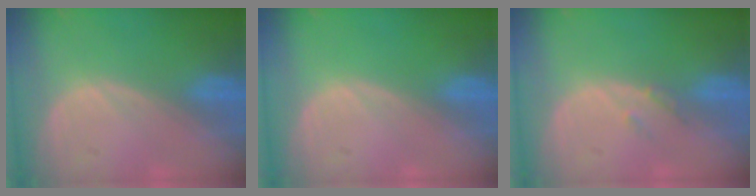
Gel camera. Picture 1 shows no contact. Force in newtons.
{"total": 0.0}
{"total": 1.5, "press": 1.3, "slide": 0.7}